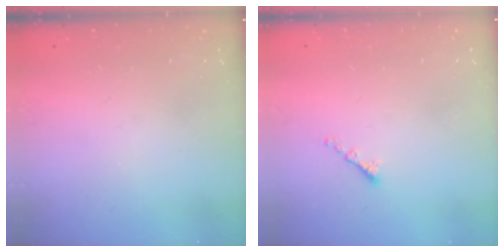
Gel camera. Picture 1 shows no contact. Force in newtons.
{"total": 1.4, "press": 1.3, "slide": 0.5}